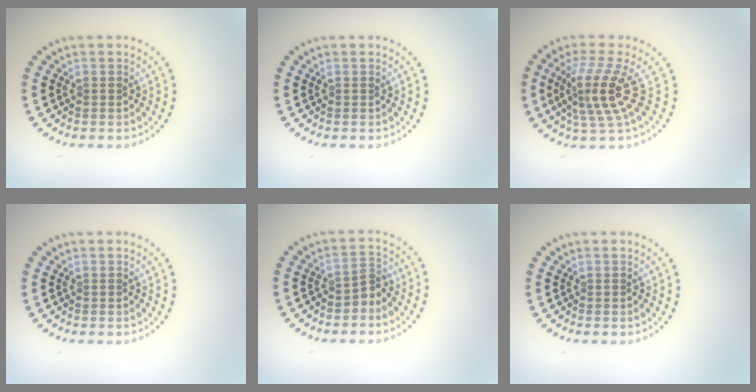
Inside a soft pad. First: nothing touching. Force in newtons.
{"total": 0.0}
{"total": 4.2, "press": 3.1, "slide": 2.9}
{"total": 0.0}
{"total": 1.6, "press": 1.3, "slide": 1.0}
{"total": 0.0}